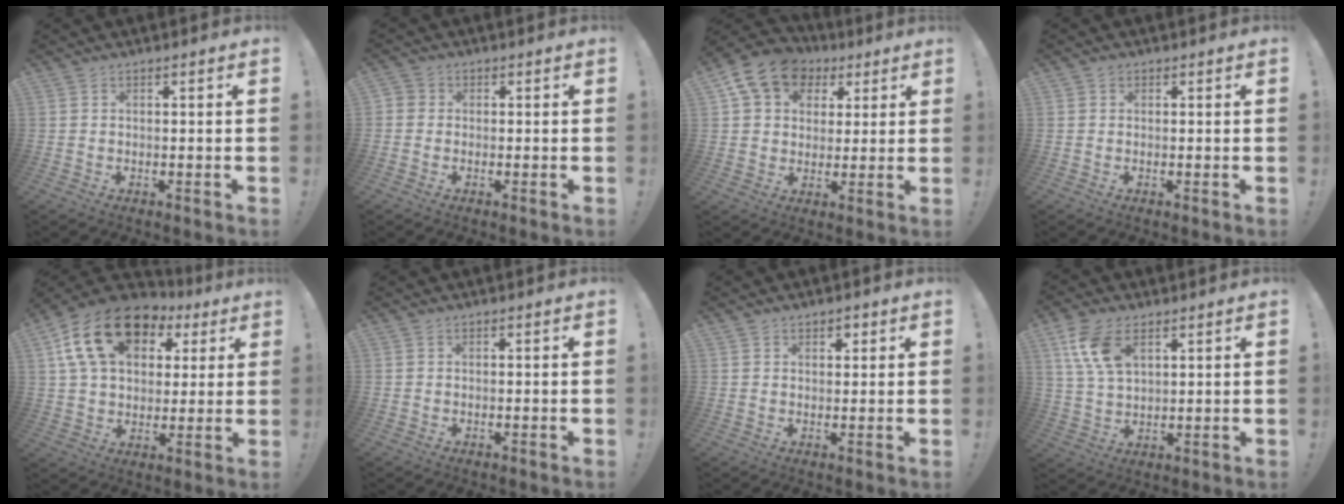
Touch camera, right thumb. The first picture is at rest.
{"total": 2.0, "force": [-0.7, 1.7, 0.7], "torque": [-0.014, 0.007, -0.011]}
{"total": 13.1, "force": [6.1, 10.1, 5.8], "torque": [-0.087, -0.025, 0.119]}
{"total": 0.7, "force": [0.2, 0.7, 0.1], "torque": [0.003, 0.000, 0.003]}
{"total": 19.3, "force": [8.2, 12.7, 12.0], "torque": [-0.192, -0.023, 0.152]}
{"total": 0.0}
{"total": 2.1, "force": [1.3, 1.6, 0.6], "torque": [0.007, -0.007, 0.019]}
{"total": 11.0, "force": [5.5, 6.1, 7.4], "torque": [-0.149, -0.013, 0.103]}